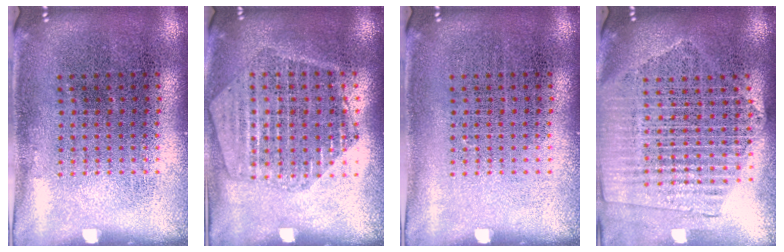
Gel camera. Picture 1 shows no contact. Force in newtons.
{"total": 1.7, "press": 1.6, "slide": 0.5}
{"total": 0.0}
{"total": 2.1, "press": 1.9, "slide": 0.9}